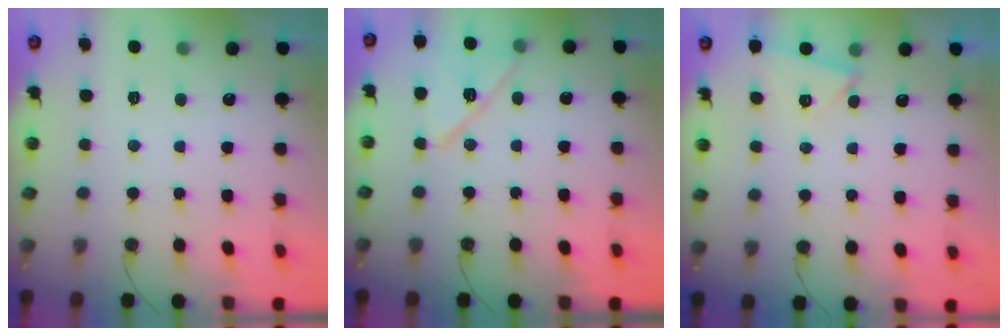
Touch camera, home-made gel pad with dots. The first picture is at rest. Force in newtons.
{"total": 13.3, "press": 12.7, "slide": 4.1}
{"total": 2.7, "press": 2.4, "slide": 1.2}